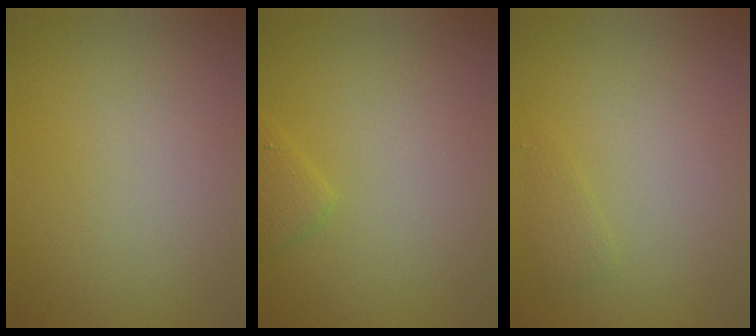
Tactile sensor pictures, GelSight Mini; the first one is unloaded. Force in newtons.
{"total": 1.2, "press": 1.2, "slide": 0.2}
{"total": 0.8, "press": 0.8, "slide": 0.1}